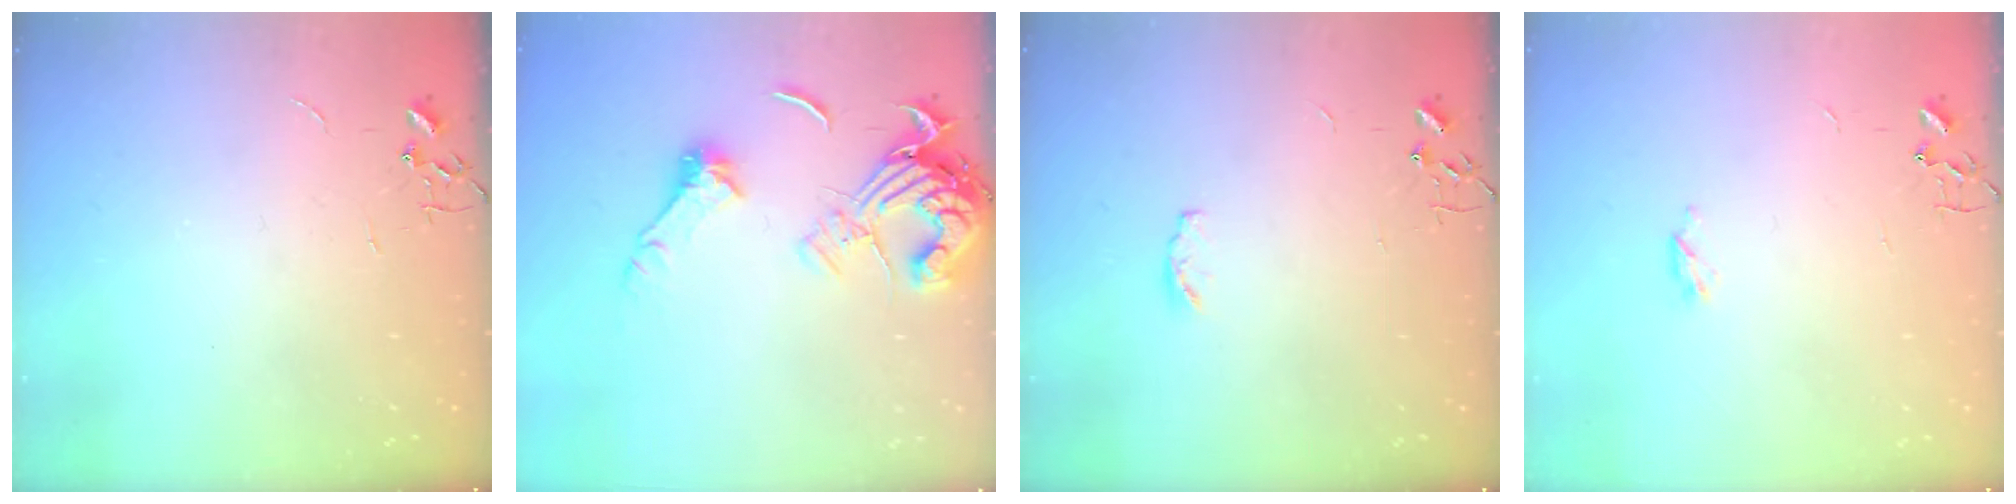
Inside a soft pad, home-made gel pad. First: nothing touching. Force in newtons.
{"total": 14.2, "press": 14.1, "slide": 1.8}
{"total": 3.5, "press": 3.4, "slide": 0.5}
{"total": 3.2, "press": 3.2, "slide": 0.5}